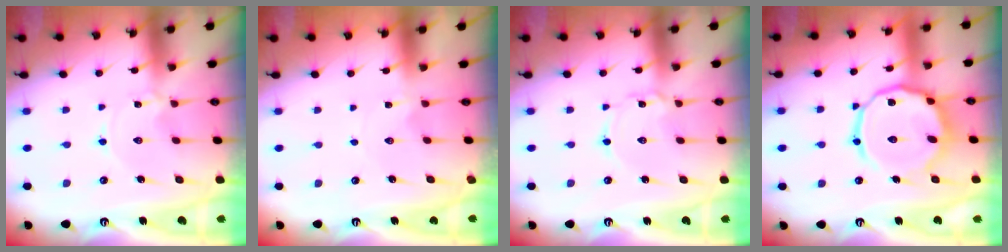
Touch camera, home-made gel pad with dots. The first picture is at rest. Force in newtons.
{"total": 0.9, "press": 0.9, "slide": 0.1}
{"total": 1.7, "press": 1.7, "slide": 0.0}
{"total": 16.1, "press": 16.0, "slide": 1.3}